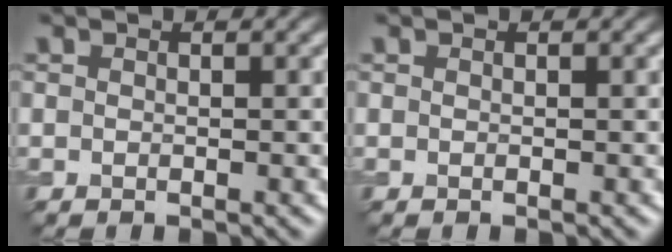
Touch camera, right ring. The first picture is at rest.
{"total": 0.0}